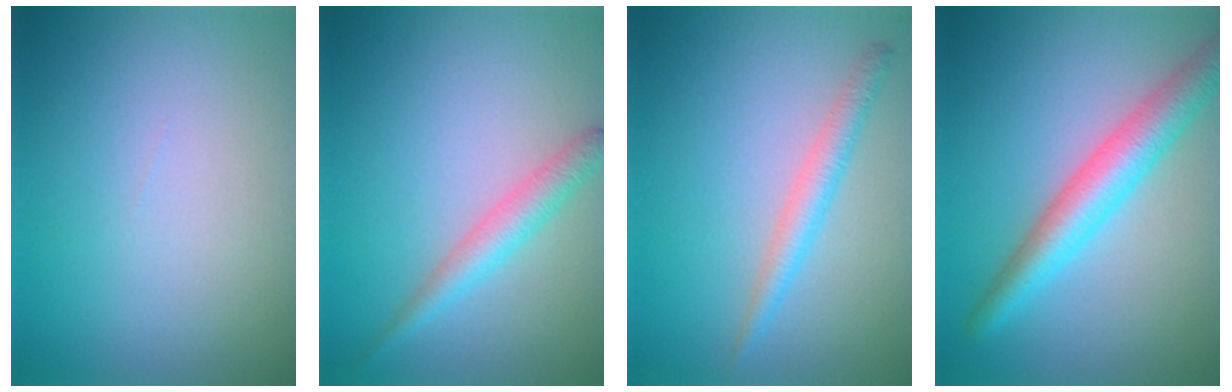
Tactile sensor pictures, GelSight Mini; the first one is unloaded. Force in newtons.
{"total": 2.5, "press": 2.5, "slide": 0.1}
{"total": 2.2, "press": 2.2, "slide": 0.1}
{"total": 5.1, "press": 5.1, "slide": 0.1}